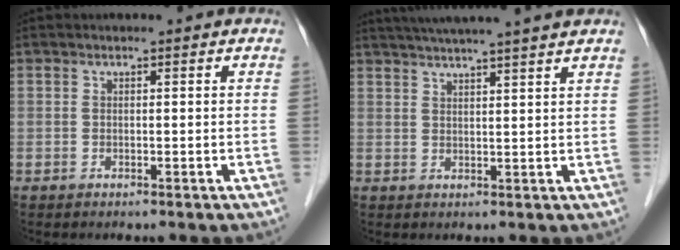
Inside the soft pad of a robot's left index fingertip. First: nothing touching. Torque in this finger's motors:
{"motor_torque": [0.62, -0.82, 0.61, 0.13]}